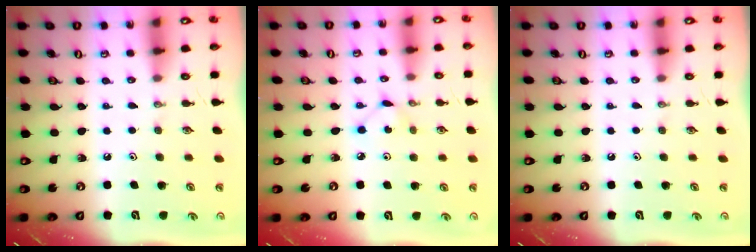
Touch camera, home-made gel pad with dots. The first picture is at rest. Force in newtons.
{"total": 2.9, "press": 2.9, "slide": 0.4}
{"total": 0.0}